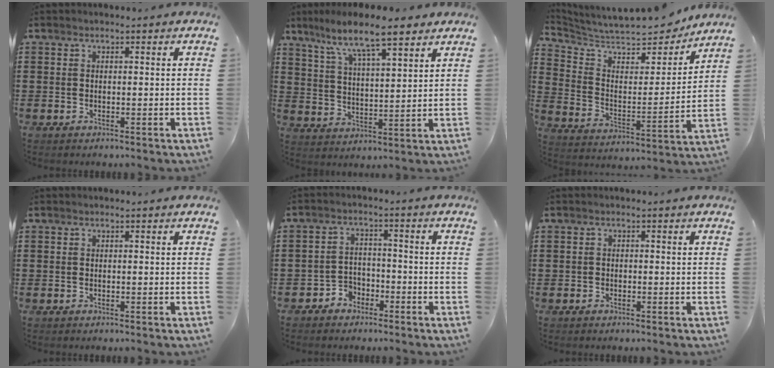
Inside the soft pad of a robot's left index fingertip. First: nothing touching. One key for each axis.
{"total": 8.0, "fx": 6.3, "fy": 1.2, "fz": 4.7, "tx": -0.114, "ty": -0.025, "tz": 0.107}
{"total": 8.2, "fx": 7.5, "fy": 1.8, "fz": 2.8, "tx": -0.084, "ty": -0.055, "tz": 0.127}
{"total": 0.0}
{"total": 3.2, "fx": -2.7, "fy": 1.8, "fz": 0.2, "tx": -0.014, "ty": 0.006, "tz": -0.058}
{"total": 0.6, "fx": -0.5, "fy": 0.3, "fz": 0.2, "tx": -0.005, "ty": -0.001, "tz": -0.011}